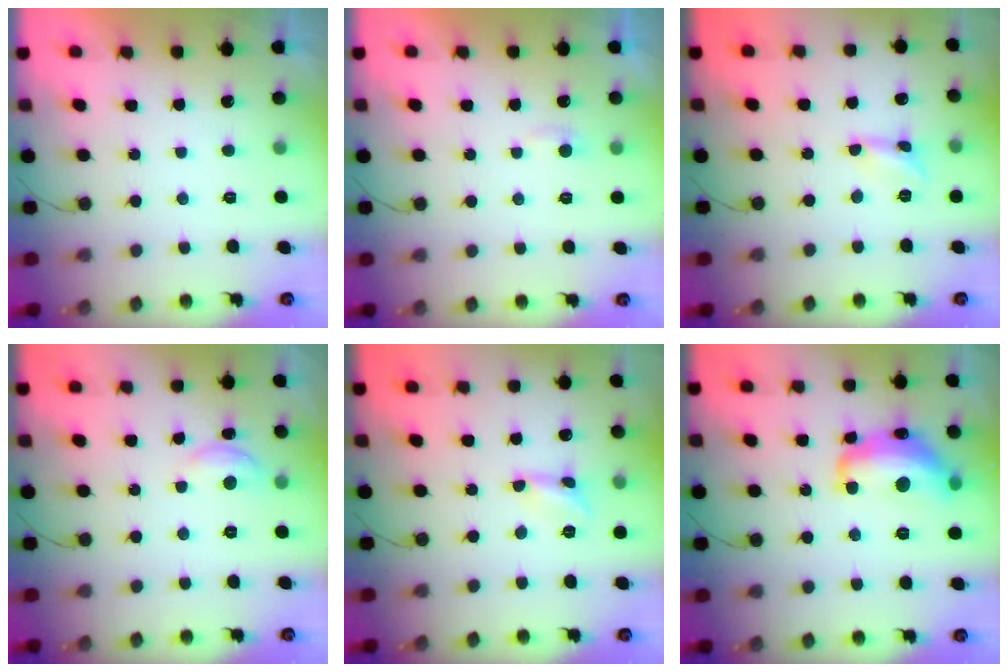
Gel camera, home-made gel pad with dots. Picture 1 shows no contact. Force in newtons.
{"total": 2.7, "press": 2.7, "slide": 0.2}
{"total": 2.6, "press": 2.6, "slide": 0.2}
{"total": 6.4, "press": 6.4, "slide": 0.5}
{"total": 2.6, "press": 2.6, "slide": 0.2}
{"total": 15.7, "press": 15.6, "slide": 1.1}